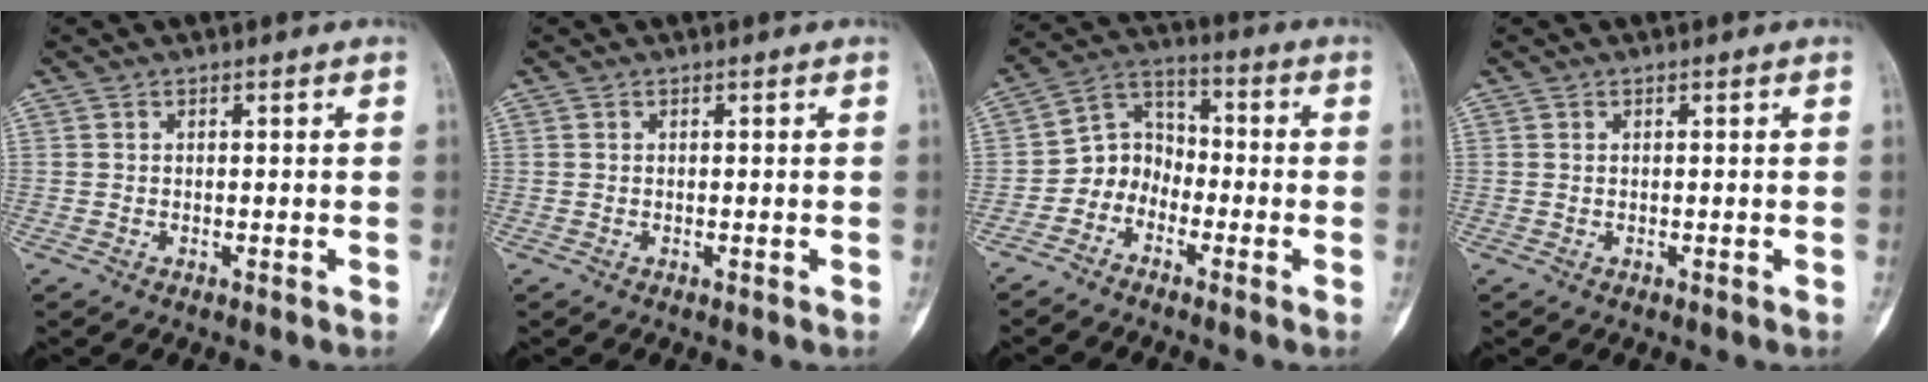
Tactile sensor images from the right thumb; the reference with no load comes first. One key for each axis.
{"total": 0.0}
{"total": 7.1, "fx": -3.2, "fy": 5.9, "fz": 2.5, "tx": -0.011, "ty": 0.056, "tz": -0.074}
{"total": 0.0}